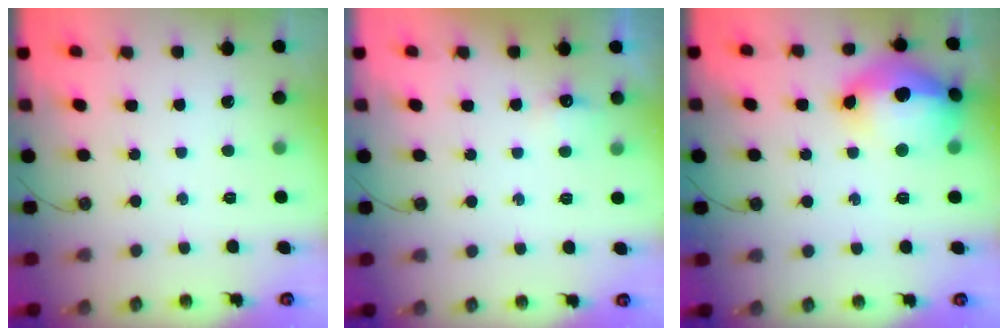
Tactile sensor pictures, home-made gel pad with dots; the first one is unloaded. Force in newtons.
{"total": 4.3, "press": 4.3, "slide": 0.7}
{"total": 20.3, "press": 19.8, "slide": 4.4}